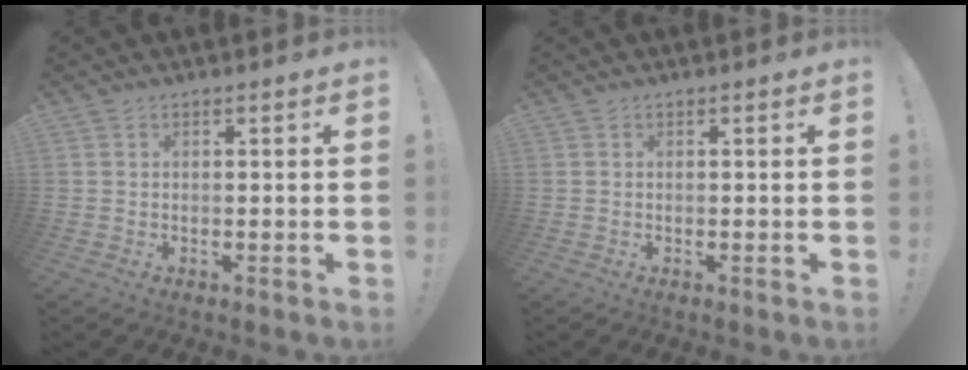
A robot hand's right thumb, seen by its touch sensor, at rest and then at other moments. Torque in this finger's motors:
{"motor_torque": [0.00, 0.00, 0.00, 0.00, 0.00]}